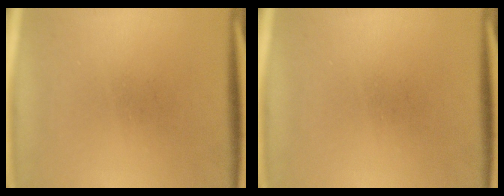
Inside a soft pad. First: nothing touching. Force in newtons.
{"total": 0.0}